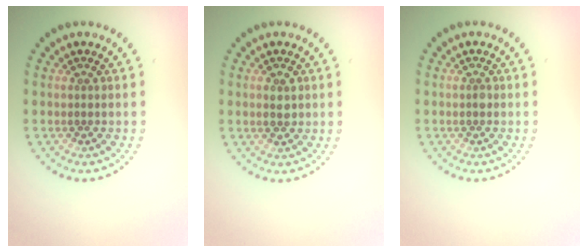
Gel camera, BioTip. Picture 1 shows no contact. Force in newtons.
{"total": 1.6, "press": 1.6, "slide": 0.2}
{"total": 0.6, "press": 0.6, "slide": 0.1}